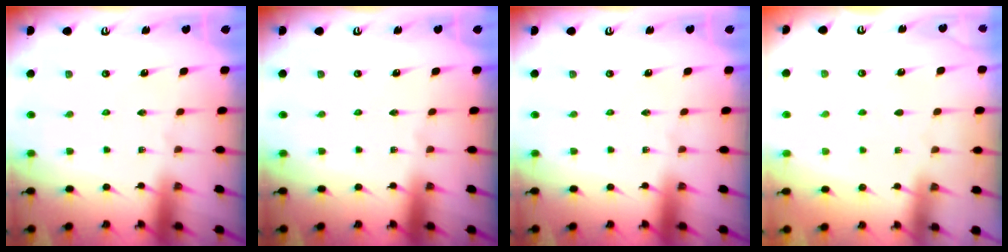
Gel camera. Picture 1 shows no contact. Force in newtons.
{"total": 0.0}
{"total": 0.0}
{"total": 2.1, "press": 2.0, "slide": 0.3}